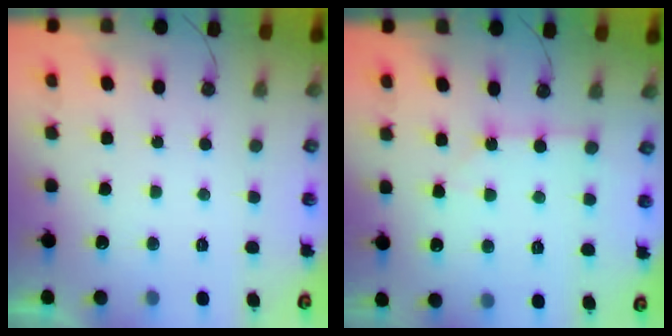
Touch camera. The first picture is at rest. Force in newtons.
{"total": 1.8, "press": 1.8, "slide": 0.3}